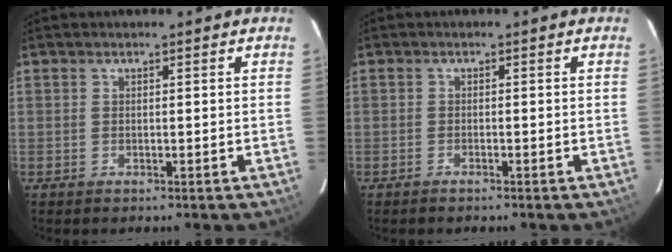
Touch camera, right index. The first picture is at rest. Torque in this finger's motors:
{"motor_torque": [-0.11, -0.02, 0.07, 0.02]}